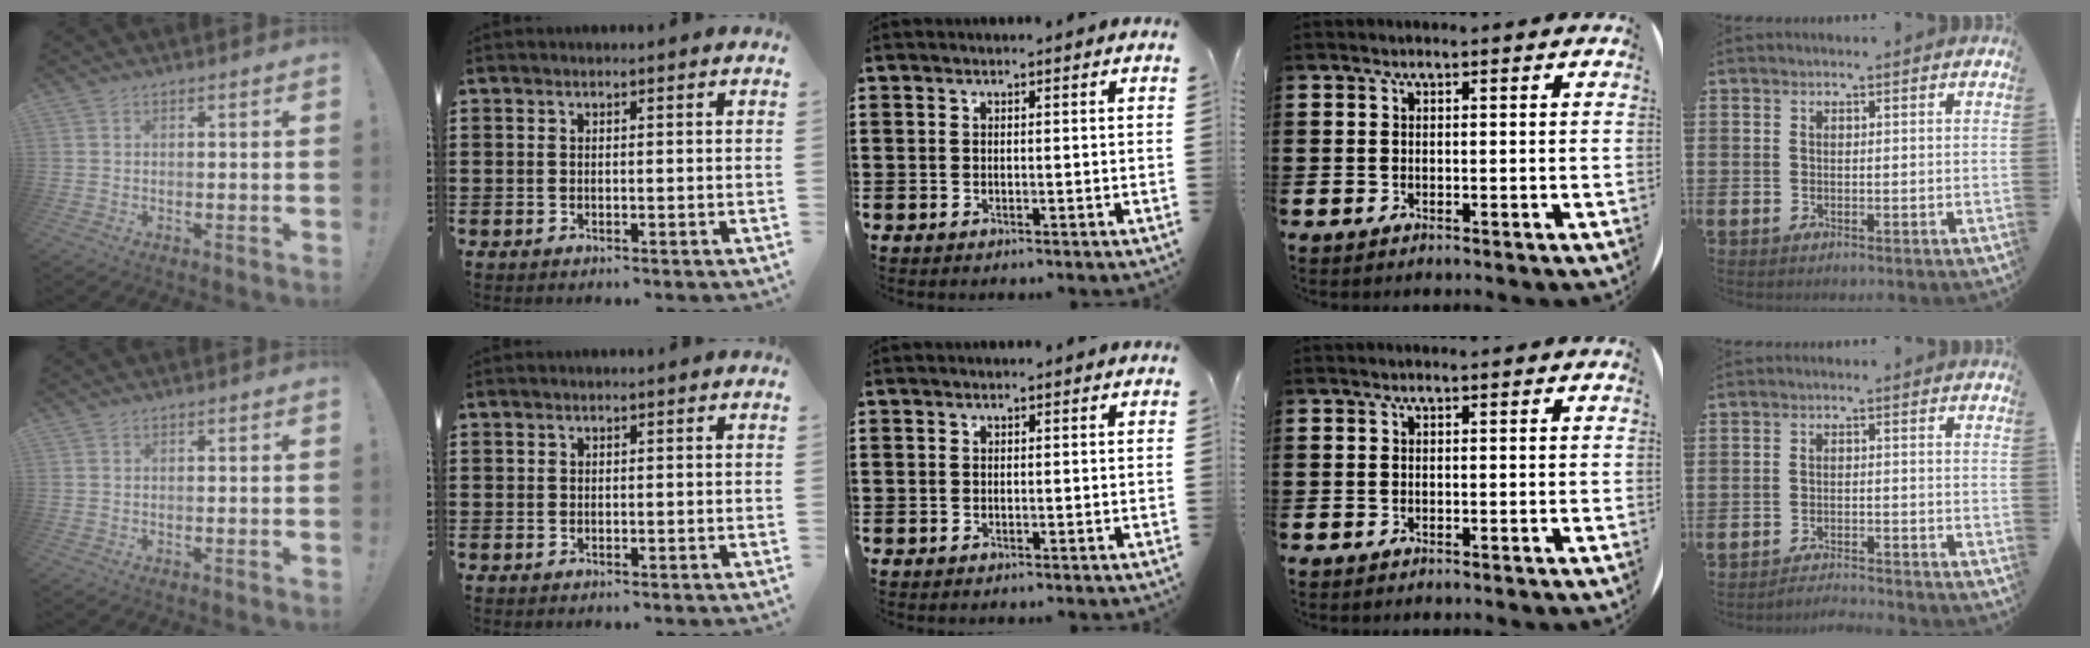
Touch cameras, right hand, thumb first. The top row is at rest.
{"middle": {"total": 0.5, "force": [-0.2, 0.5, 0.0], "torque": [0.000, 0.005, -0.005]}, "little": {"total": 2.2, "force": [-2.2, -0.2, -0.1], "torque": [-0.003, 0.005, -0.047]}}